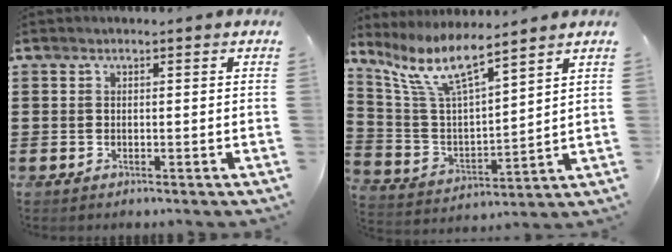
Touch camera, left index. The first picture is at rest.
{"total": 8.8, "force": [6.7, 1.7, 5.4], "torque": [-0.131, -0.030, 0.117]}